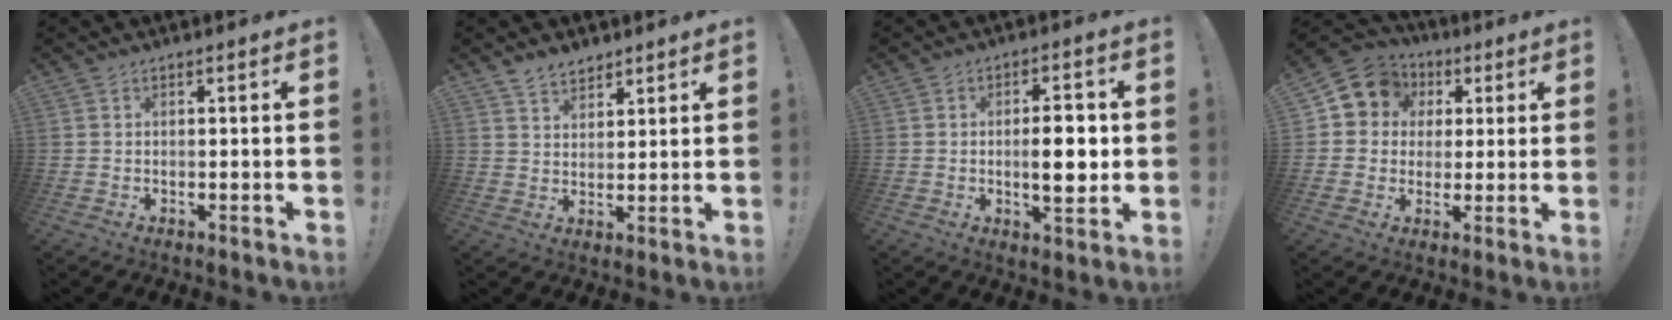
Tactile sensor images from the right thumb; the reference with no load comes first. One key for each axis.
{"total": 5.4, "fx": 4.4, "fy": 2.8, "fz": 1.2, "tx": -0.020, "ty": -0.026, "tz": 0.083}
{"total": 9.0, "fx": -0.5, "fy": 3.1, "fz": 8.4, "tx": -0.120, "ty": -0.002, "tz": -0.016}
{"total": 9.4, "fx": 2.7, "fy": 8.6, "fz": 2.8, "tx": -0.041, "ty": -0.009, "tz": 0.056}